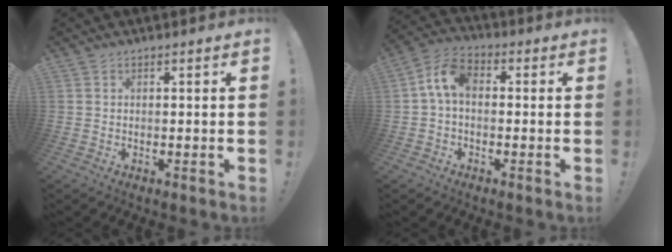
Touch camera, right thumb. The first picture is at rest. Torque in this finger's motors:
{"motor_torque": [-0.04, 0.32, 0.22, -0.17, 0.29]}